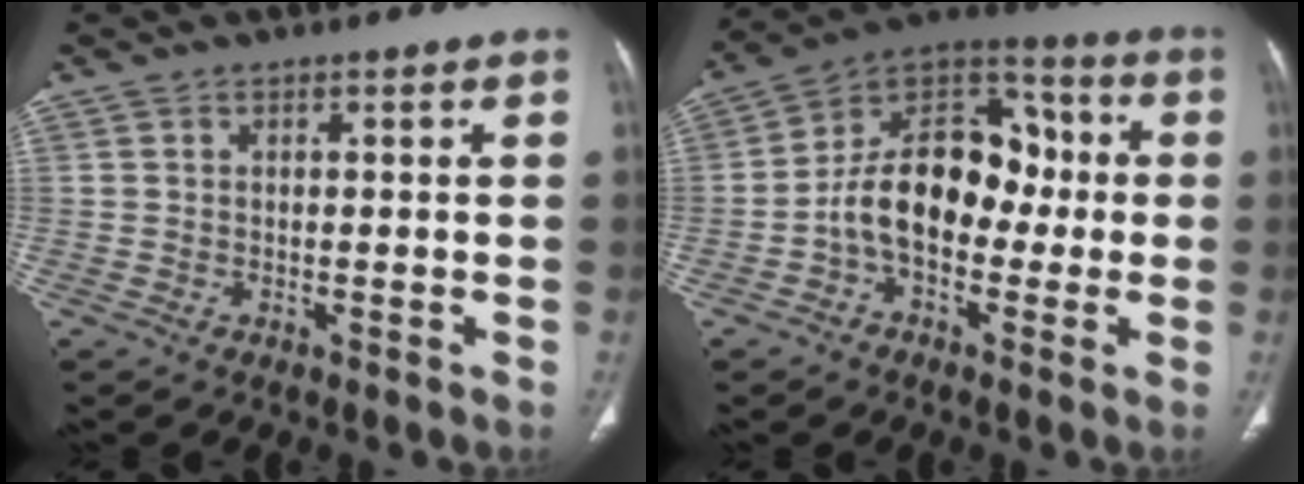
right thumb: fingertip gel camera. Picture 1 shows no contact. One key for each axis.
{"total": 16.2, "fx": -1.9, "fy": 10.8, "fz": 11.9, "tx": -0.160, "ty": 0.048, "tz": -0.044}